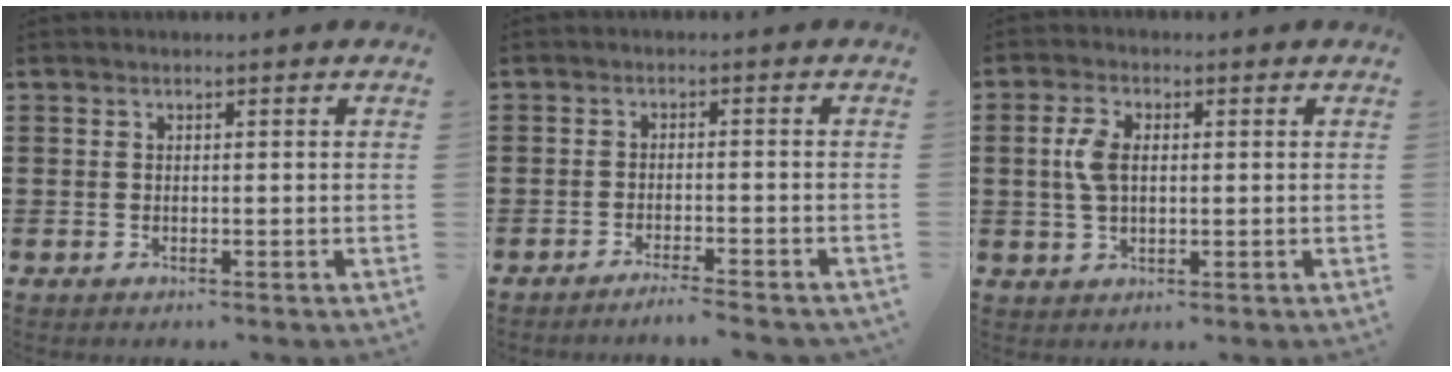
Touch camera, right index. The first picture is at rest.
{"total": 2.5, "force": [-2.4, -0.4, 0.7], "torque": [-0.014, 0.000, -0.048]}
{"total": 4.4, "force": [0.6, 2.5, 3.7], "torque": [-0.086, 0.009, 0.006]}